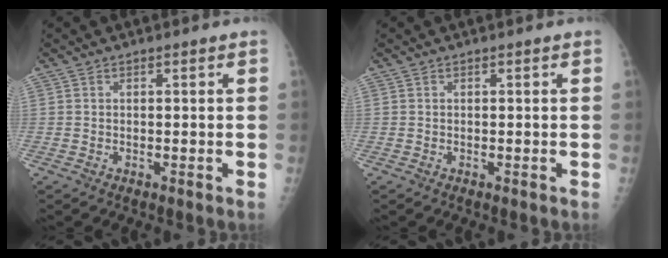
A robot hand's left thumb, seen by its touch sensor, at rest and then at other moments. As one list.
[{"total": 0.0}]